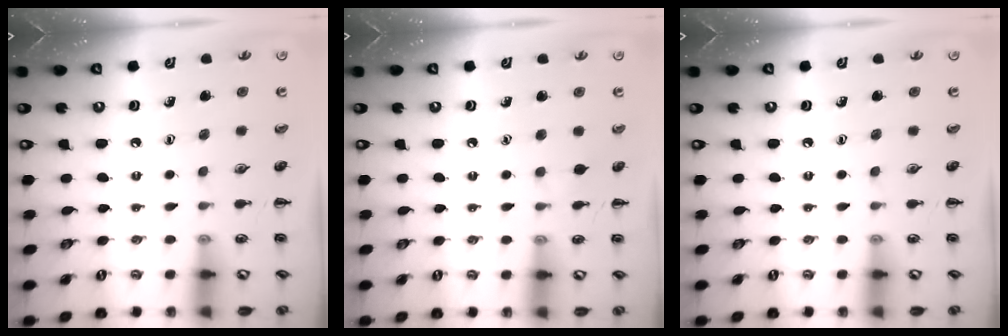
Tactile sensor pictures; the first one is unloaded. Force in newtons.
{"total": 3.8, "press": 3.6, "slide": 1.3}
{"total": 0.0}